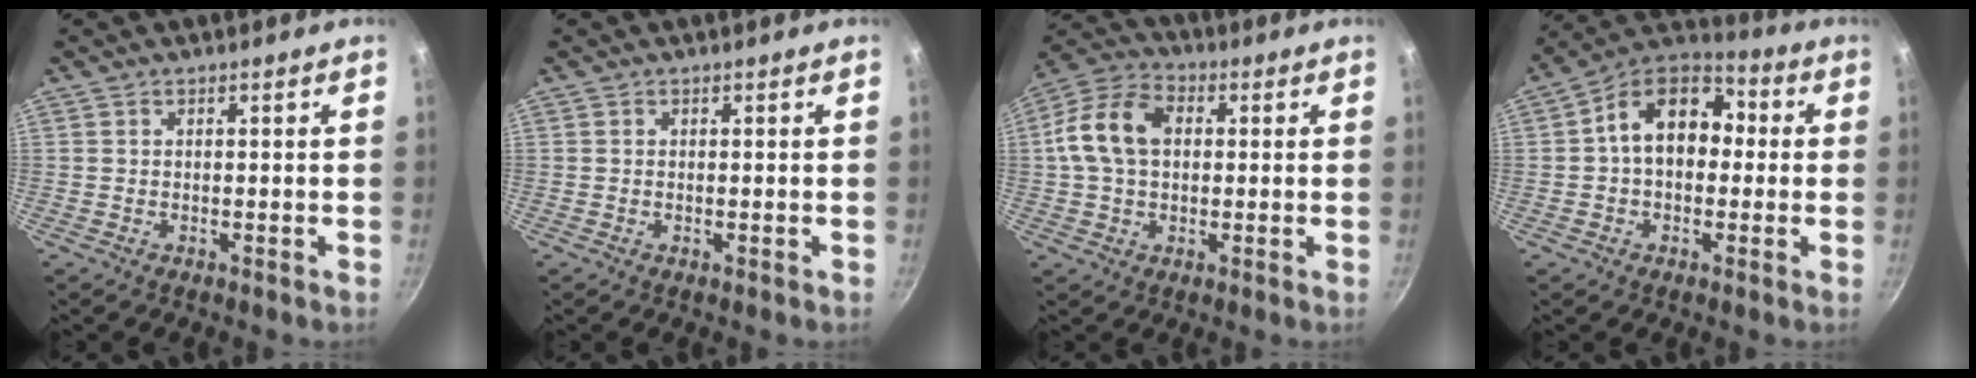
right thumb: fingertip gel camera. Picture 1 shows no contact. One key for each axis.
{"total": 0.0}
{"total": 12.0, "fx": 1.4, "fy": 8.4, "fz": 8.5, "tx": -0.143, "ty": 0.025, "tz": 0.010}
{"total": 14.4, "fx": 1.2, "fy": 10.2, "fz": 10.1, "tx": -0.117, "ty": 0.039, "tz": -0.004}